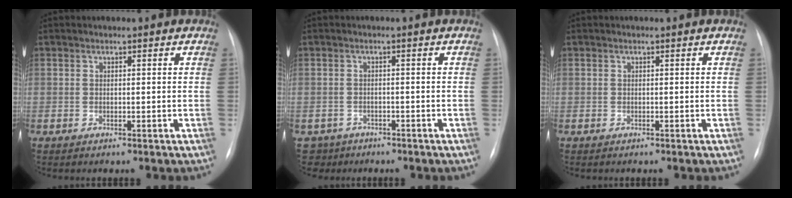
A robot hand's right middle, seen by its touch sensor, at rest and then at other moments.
{"total": 3.8, "force": [-2.7, 2.5, -0.7], "torque": [0.012, 0.003, -0.046]}
{"total": 0.0}